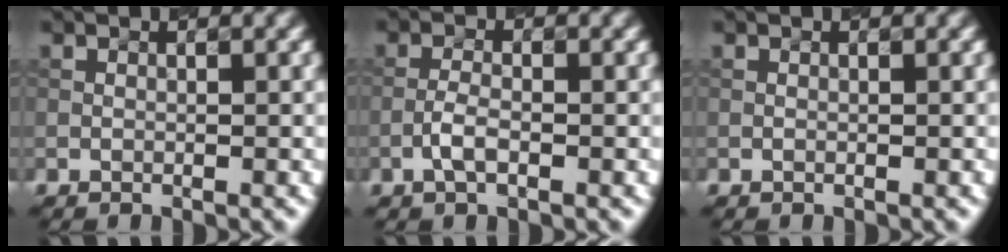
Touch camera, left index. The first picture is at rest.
{"total": 1.9, "force": [-0.9, 0.7, 1.5], "torque": [-0.032, 0.004, -0.021]}
{"total": 0.0}